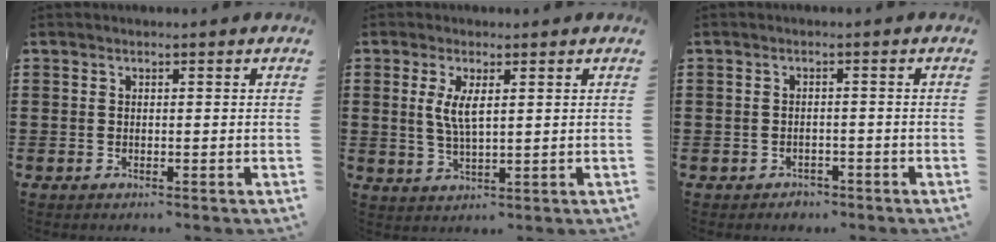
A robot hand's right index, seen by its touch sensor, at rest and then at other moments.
{"total": 4.2, "force": [1.1, 1.2, 3.8], "torque": [-0.080, 0.003, 0.017]}
{"total": 1.6, "force": [-1.4, 0.6, -0.1], "torque": [-0.005, 0.002, -0.033]}